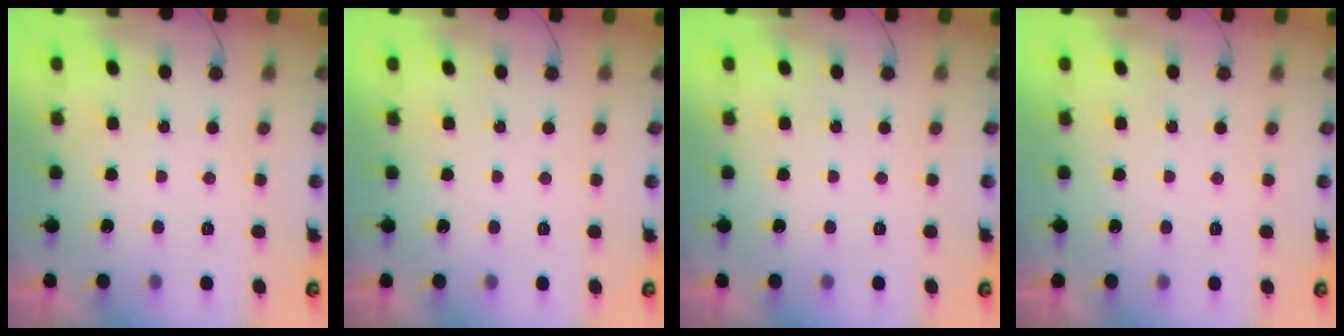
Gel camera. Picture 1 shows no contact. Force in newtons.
{"total": 1.7, "press": 1.6, "slide": 0.0}
{"total": 0.0}
{"total": 1.9, "press": 1.9, "slide": 0.0}